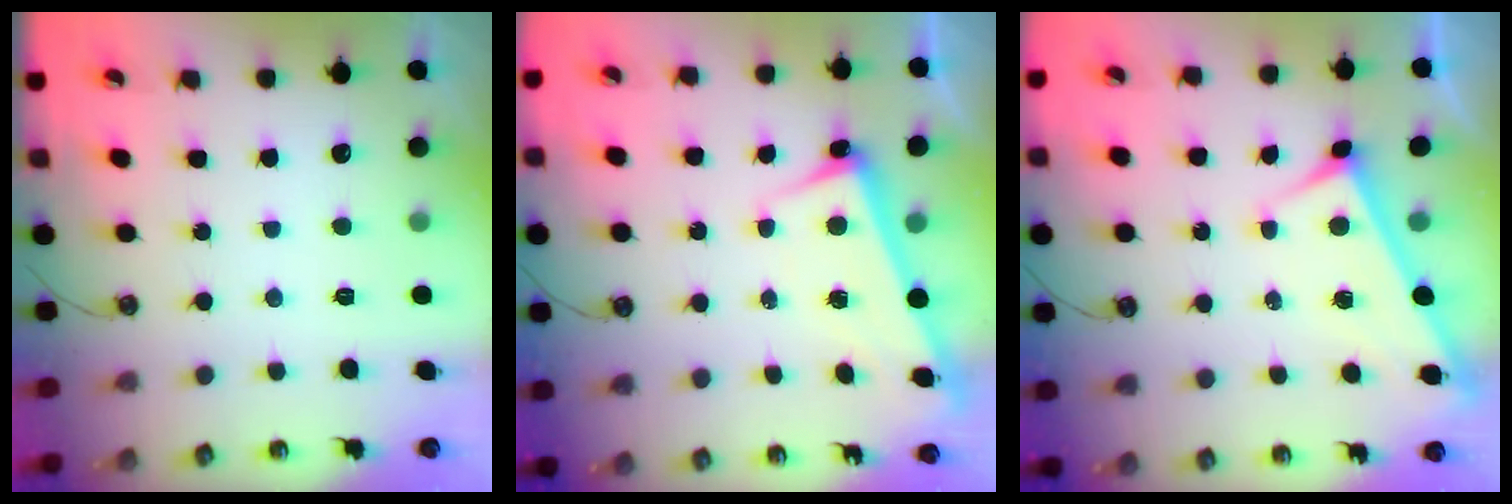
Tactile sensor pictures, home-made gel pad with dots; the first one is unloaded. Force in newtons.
{"total": 2.6, "press": 2.5, "slide": 0.7}
{"total": 3.7, "press": 3.7, "slide": 0.2}